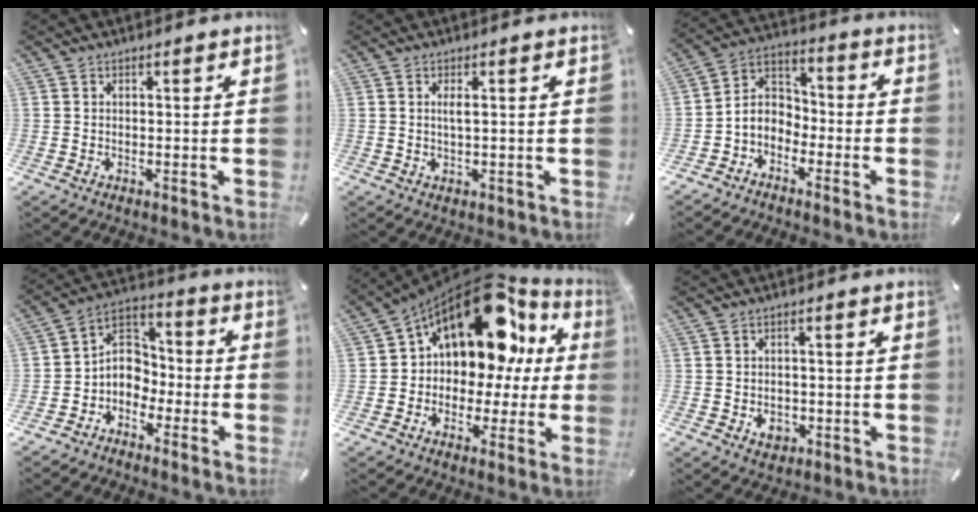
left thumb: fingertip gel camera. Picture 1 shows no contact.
{"total": 1.8, "force": [0.4, 0.5, 1.7], "torque": [-0.035, 0.000, 0.005]}
{"total": 6.3, "force": [-3.9, 4.7, 1.3], "torque": [-0.043, 0.017, -0.082]}
{"total": 7.4, "force": [-3.0, 6.4, 2.1], "torque": [-0.058, 0.018, -0.058]}
{"total": 17.8, "force": [8.7, 11.4, 10.6], "torque": [-0.178, -0.067, 0.148]}
{"total": 3.9, "force": [-1.2, 3.2, 1.9], "torque": [-0.023, 0.003, -0.022]}